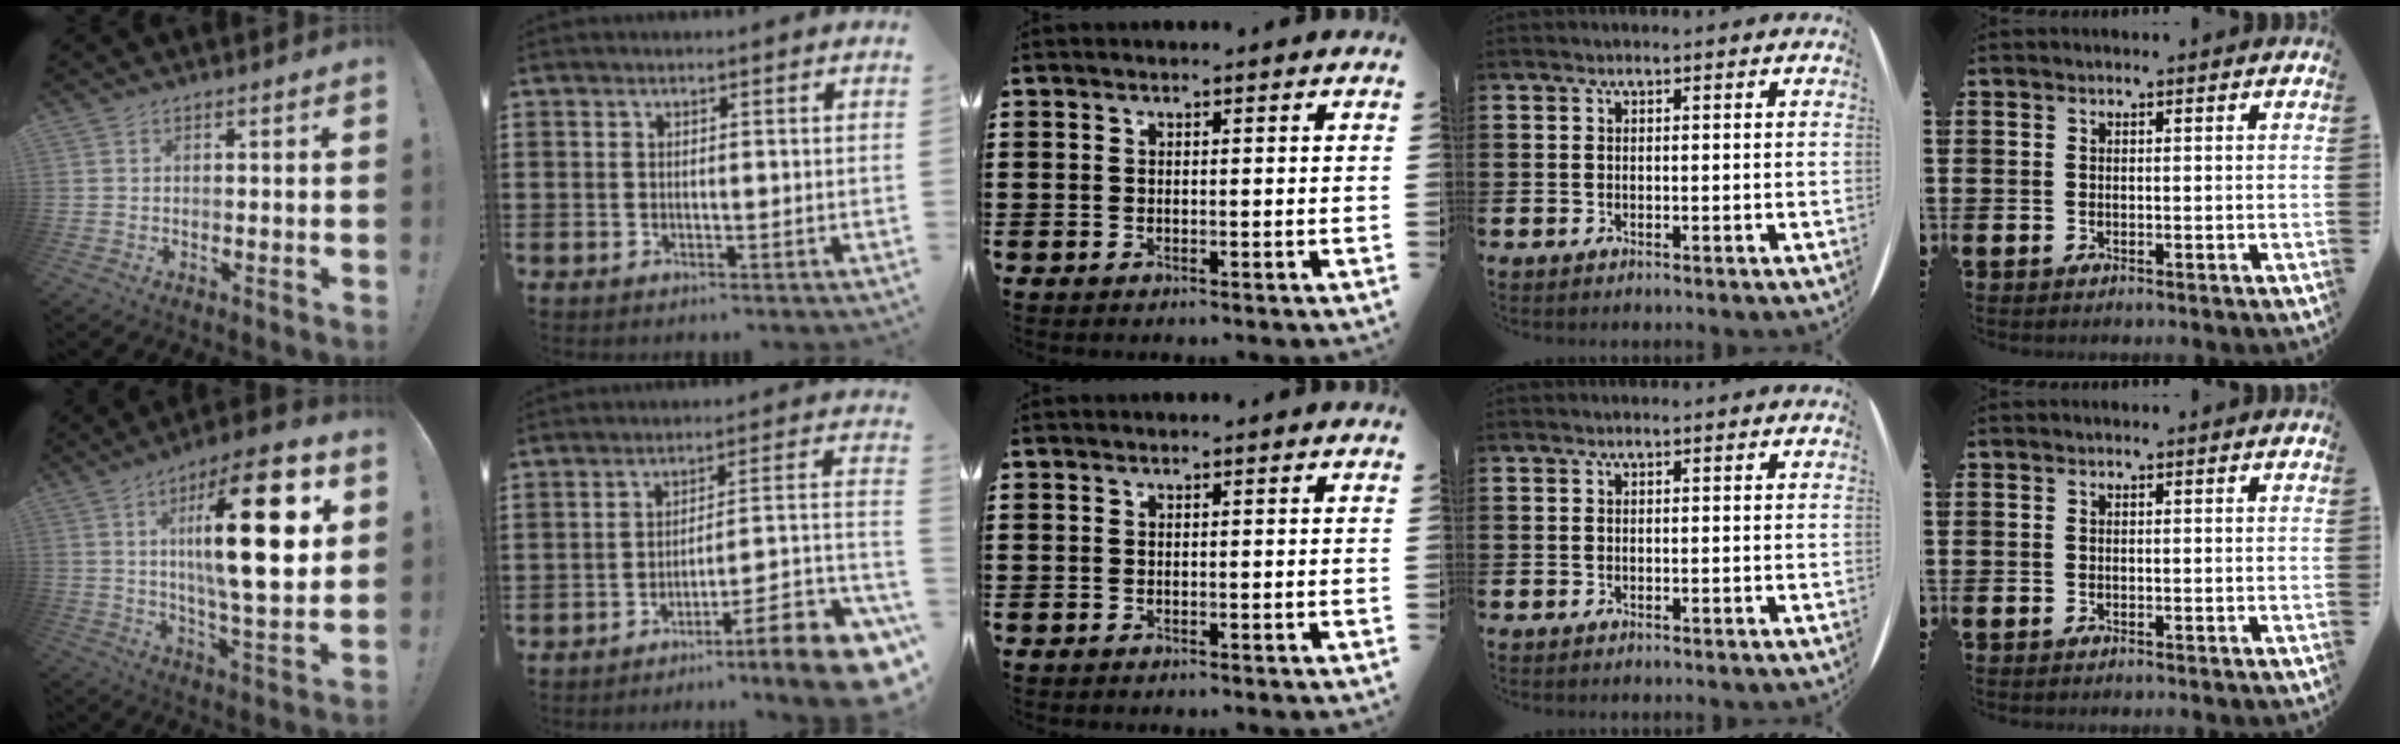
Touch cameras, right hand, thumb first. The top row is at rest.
{"thumb": {"total": 24.2, "force": [6.1, 6.5, 22.5], "torque": [-0.359, -0.018, 0.079]}, "index": {"total": 9.6, "force": [-7.1, 0.6, 6.4], "torque": [-0.075, 0.000, -0.140]}}